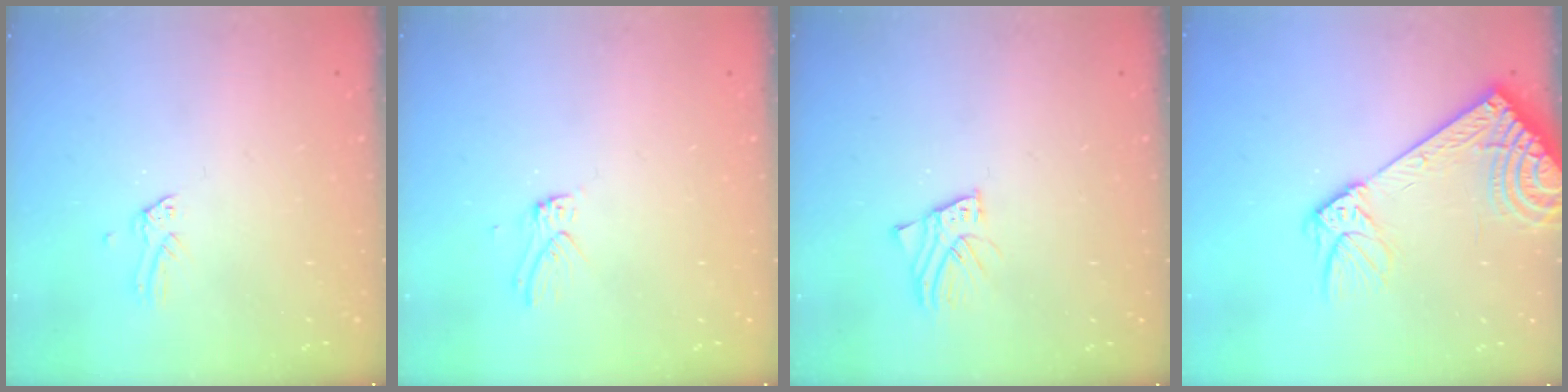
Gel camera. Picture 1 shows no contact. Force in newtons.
{"total": 3.7, "press": 3.6, "slide": 0.5}
{"total": 3.0, "press": 3.0, "slide": 0.2}
{"total": 15.3, "press": 14.9, "slide": 3.3}